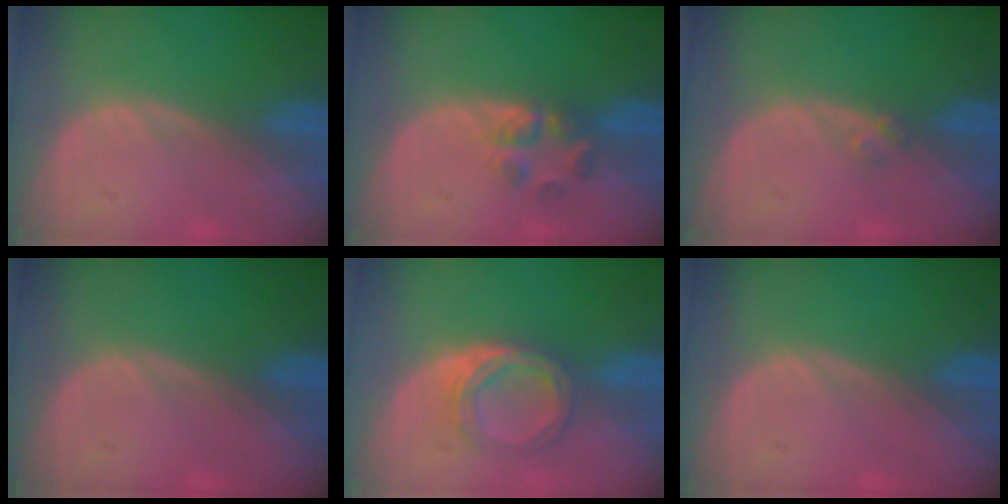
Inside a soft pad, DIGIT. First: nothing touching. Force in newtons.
{"total": 3.5, "press": 3.4, "slide": 0.8}
{"total": 1.2, "press": 1.1, "slide": 0.6}
{"total": 0.0}
{"total": 5.0, "press": 4.7, "slide": 1.6}
{"total": 0.0}